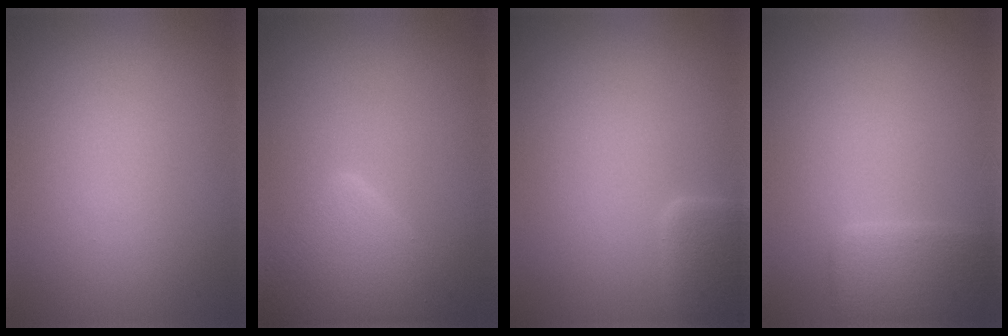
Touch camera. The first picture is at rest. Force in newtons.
{"total": 4.9, "press": 4.9, "slide": 0.3}
{"total": 2.5, "press": 2.5, "slide": 0.2}
{"total": 2.9, "press": 2.9, "slide": 0.1}